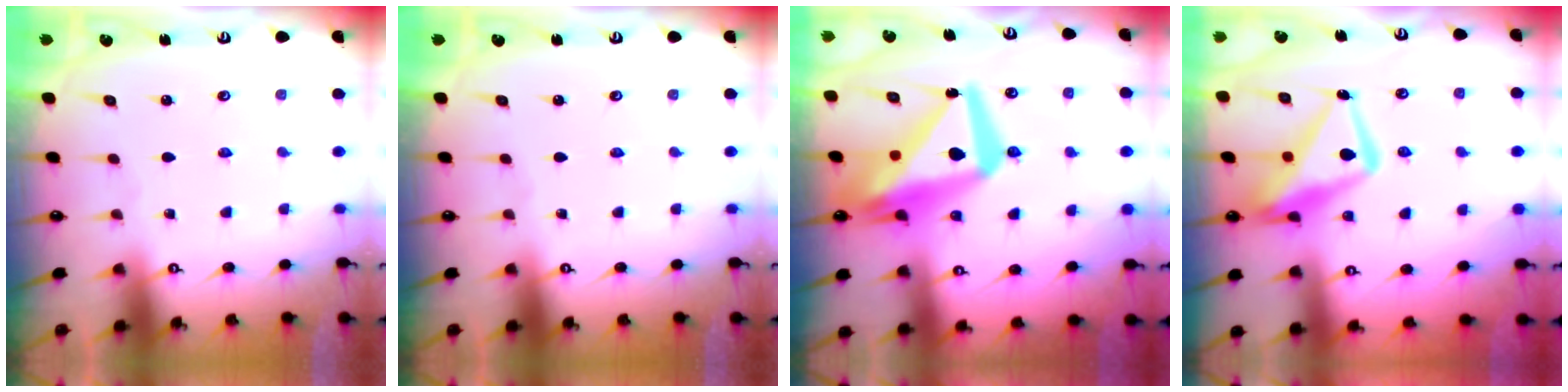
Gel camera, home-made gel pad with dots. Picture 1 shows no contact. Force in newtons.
{"total": 0.0}
{"total": 17.4, "press": 17.3, "slide": 1.9}
{"total": 15.1, "press": 15.0, "slide": 1.5}